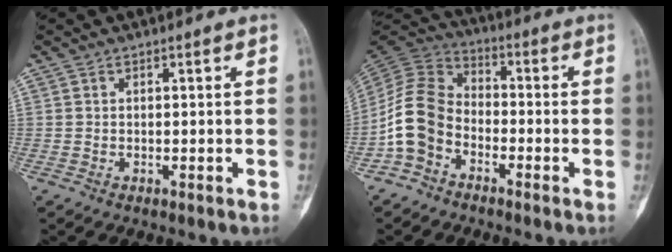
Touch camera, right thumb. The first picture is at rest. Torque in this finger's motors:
{"motor_torque": [-0.20, 0.55, 1.24, -0.57, 0.10]}